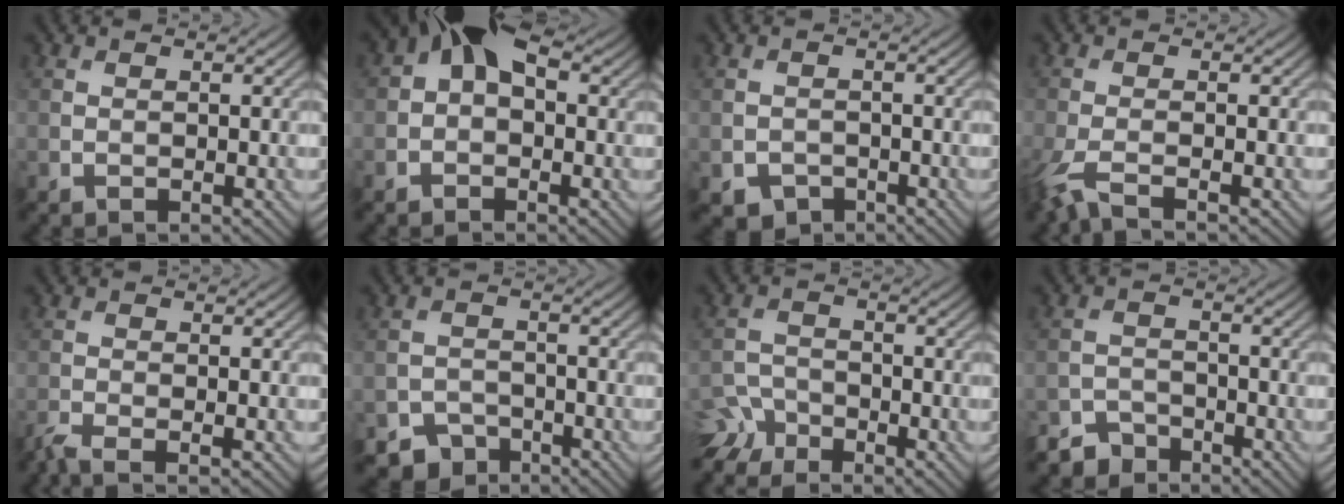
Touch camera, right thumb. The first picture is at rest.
{"total": 6.5, "force": [1.4, 4.3, 4.6], "torque": [-0.085, 0.017, 0.009]}
{"total": 2.4, "force": [-1.7, 1.6, 0.6], "torque": [-0.010, -0.006, -0.032]}
{"total": 3.7, "force": [-2.4, 0.6, 2.7], "torque": [-0.061, -0.009, -0.060]}
{"total": 2.3, "force": [-1.8, 0.1, 1.3], "torque": [-0.033, -0.006, -0.047]}
{"total": 3.7, "force": [-3.0, 2.0, 0.5], "torque": [0.000, 0.000, -0.056]}
{"total": 4.4, "force": [-3.7, 2.1, 1.0], "torque": [-0.024, -0.002, -0.084]}
{"total": 3.3, "force": [-3.0, 1.3, 0.3], "torque": [-0.001, 0.004, -0.064]}